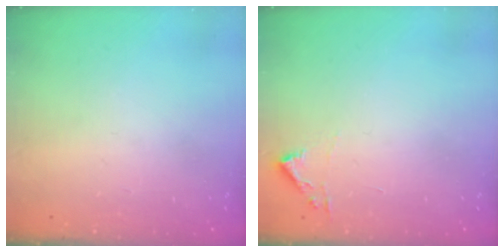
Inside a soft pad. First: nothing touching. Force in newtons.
{"total": 3.3, "press": 3.3, "slide": 0.4}